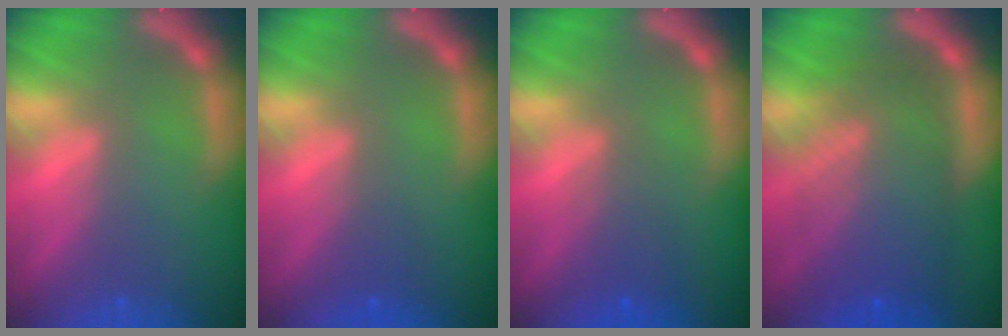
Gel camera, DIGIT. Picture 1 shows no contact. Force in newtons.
{"total": 1.5}
{"total": 2.5}
{"total": 9.6}